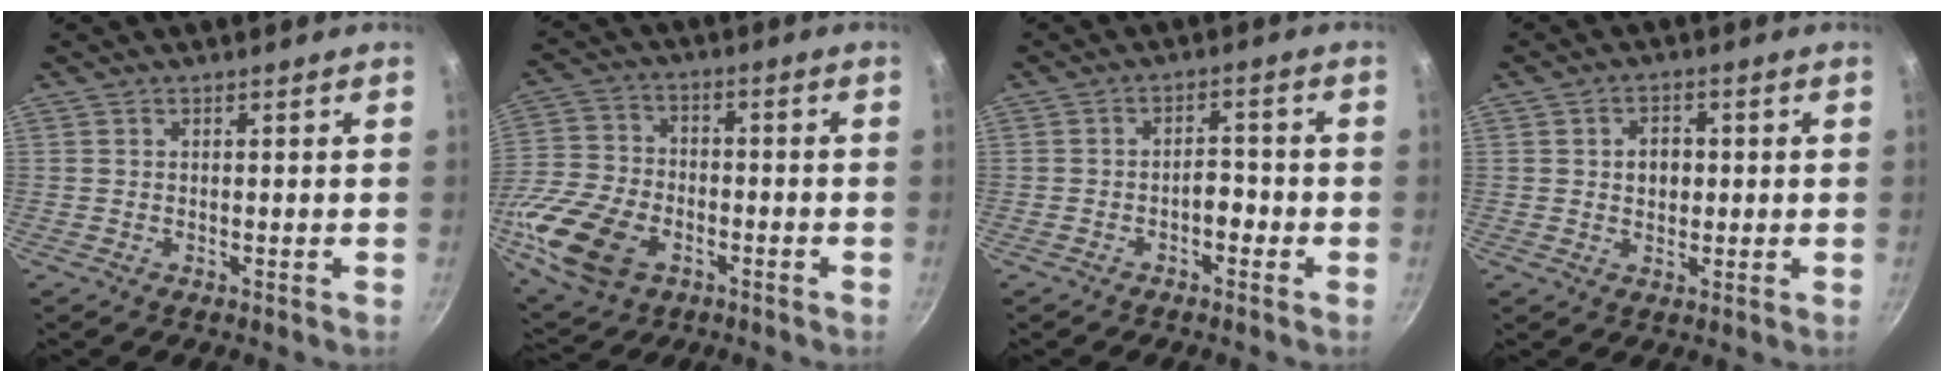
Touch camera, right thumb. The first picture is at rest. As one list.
[{"total": 17.0, "force": [-6.3, 11.2, 11.2], "torque": [-0.223, 0.019, -0.118]}, {"total": 3.2, "force": [-1.6, 1.8, 2.1], "torque": [-0.017, 0.024, -0.026]}, {"total": 4.4, "force": [0.4, 3.5, 2.7], "torque": [-0.024, 0.004, 0.005]}]